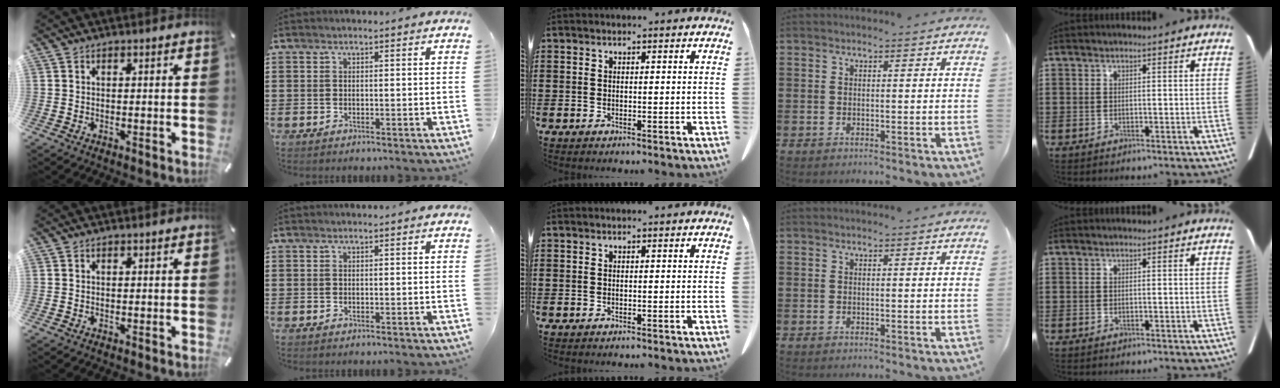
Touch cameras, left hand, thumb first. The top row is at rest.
{}